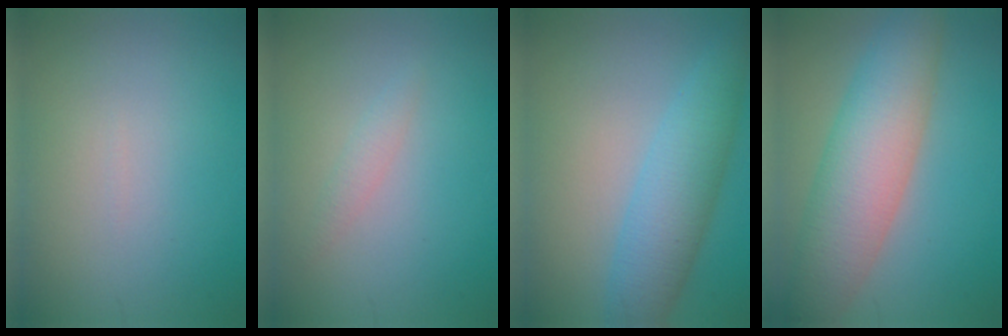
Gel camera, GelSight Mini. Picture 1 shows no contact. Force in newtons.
{"total": 1.1, "press": 1.1, "slide": 0.0}
{"total": 5.3, "press": 5.3, "slide": 0.1}
{"total": 7.9, "press": 7.9, "slide": 0.5}